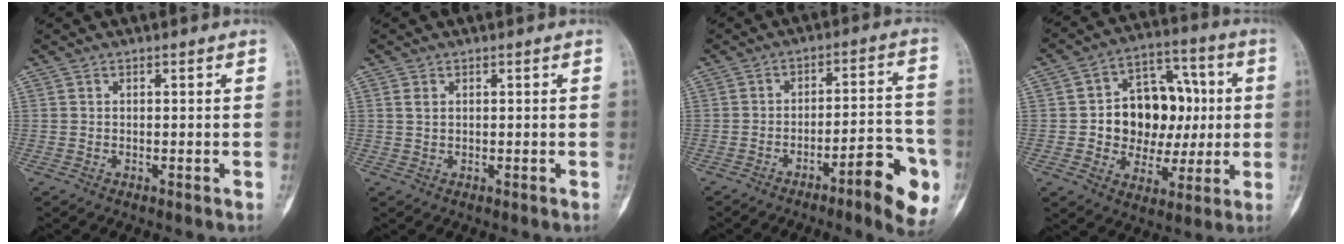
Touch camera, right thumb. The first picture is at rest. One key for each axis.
{"total": 1.3, "fx": 0.5, "fy": 0.8, "fz": 0.9, "tx": -0.018, "ty": 0.002, "tz": 0.012}
{"total": 12.3, "fx": -5.8, "fy": 2.9, "fz": 10.4, "tx": -0.124, "ty": 0.034, "tz": -0.081}
{"total": 16.4, "fx": 0.6, "fy": 12.4, "fz": 10.6, "tx": -0.102, "ty": 0.030, "tz": 0.016}